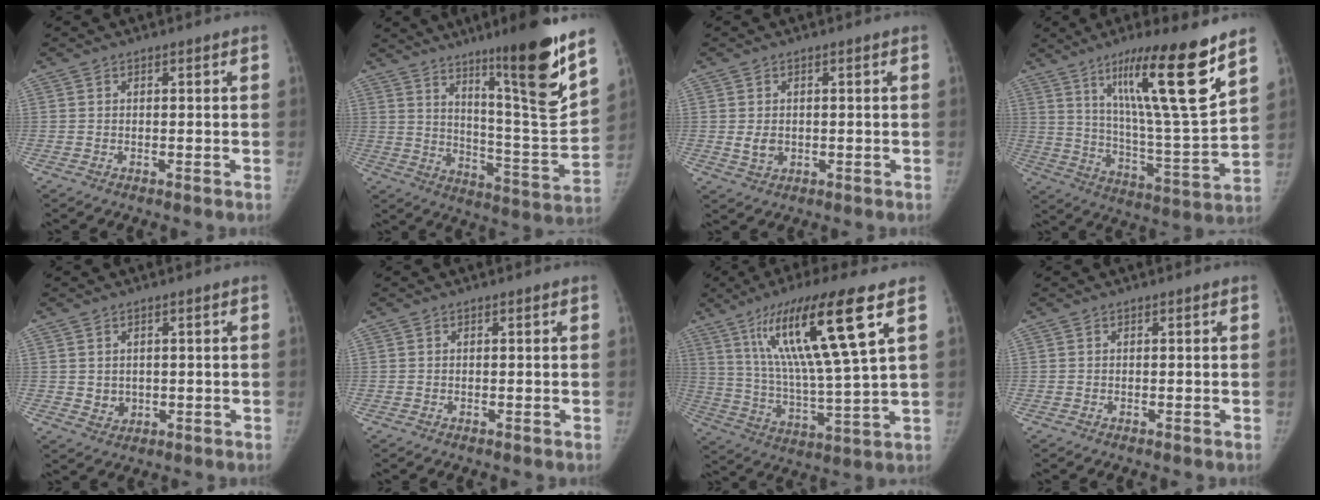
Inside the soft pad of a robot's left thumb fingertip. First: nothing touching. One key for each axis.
{"total": 20.0, "fx": 12.6, "fy": 1.2, "fz": 15.5, "tx": -0.200, "ty": -0.085, "tz": 0.206}
{"total": 2.7, "fx": 0.1, "fy": 2.1, "fz": 1.7, "tx": -0.023, "ty": -0.005, "tz": 0.010}
{"total": 21.5, "fx": 12.6, "fy": 1.7, "fz": 17.3, "tx": -0.255, "ty": -0.065, "tz": 0.212}
{"total": 2.6, "fx": 0.5, "fy": 2.3, "fz": 1.1, "tx": -0.013, "ty": -0.007, "tz": 0.019}
{"total": 0.0}
{"total": 20.4, "fx": 9.4, "fy": 2.0, "fz": 18.0, "tx": -0.325, "ty": -0.039, "tz": 0.167}
{"total": 0.0}